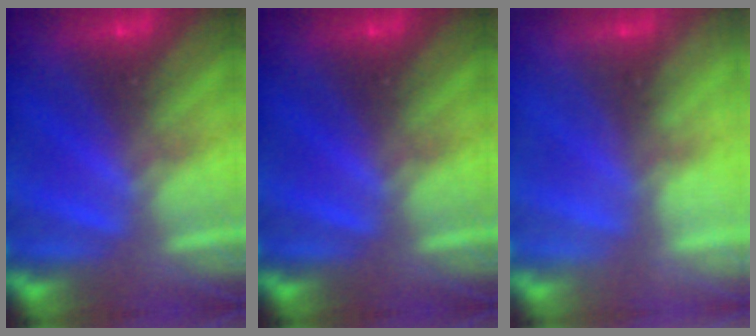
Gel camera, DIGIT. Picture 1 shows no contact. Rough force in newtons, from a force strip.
{"total": 0.0}
{"total": 2.0}